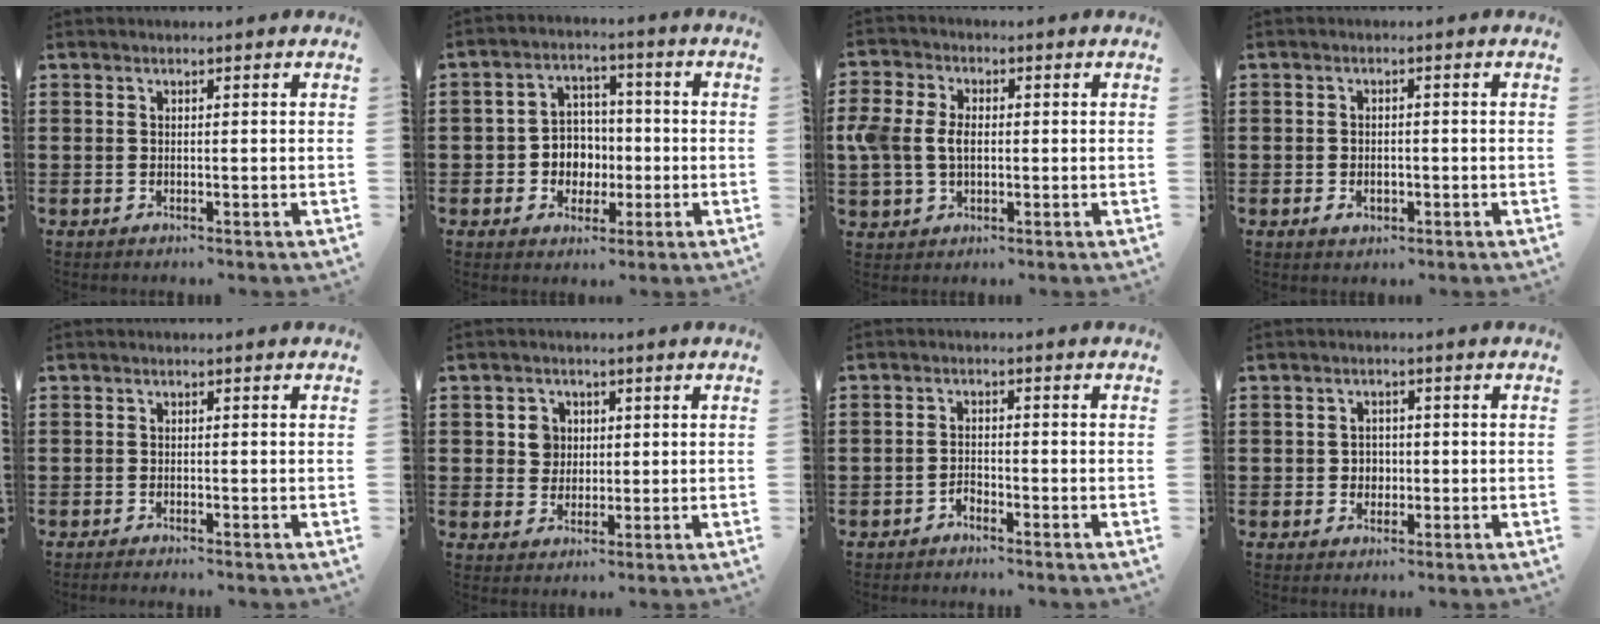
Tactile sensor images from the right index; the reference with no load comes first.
{"total": 5.1, "force": [-1.2, 4.8, 1.3], "torque": [-0.032, 0.011, -0.024]}
{"total": 5.6, "force": [-0.1, 4.1, 3.8], "torque": [-0.116, 0.001, -0.015]}
{"total": 1.6, "force": [-0.6, 1.2, 1.0], "torque": [-0.019, 0.002, -0.013]}
{"total": 0.8, "force": [-0.8, -0.2, 0.0], "torque": [-0.002, -0.004, -0.016]}
{"total": 3.7, "force": [0.6, 3.4, 1.4], "torque": [-0.042, 0.012, 0.009]}
{"total": 1.6, "force": [-1.4, 0.6, 0.2], "torque": [-0.010, 0.001, -0.030]}
{"total": 1.9, "force": [-0.4, 1.8, 0.6], "torque": [-0.018, 0.006, -0.011]}